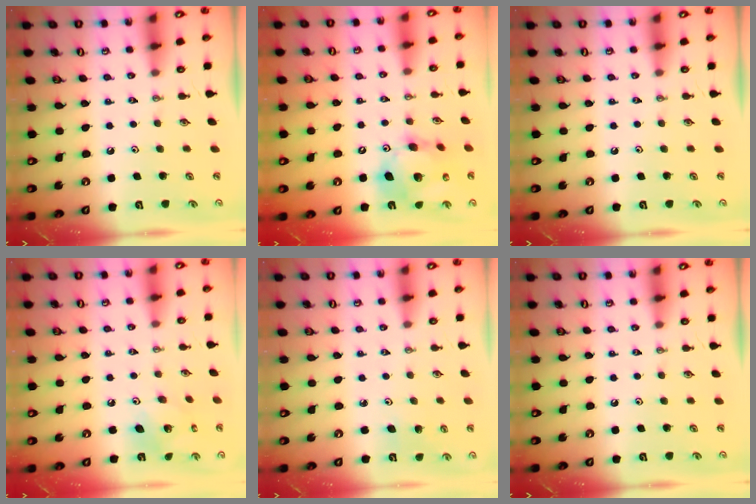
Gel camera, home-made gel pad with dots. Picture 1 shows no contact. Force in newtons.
{"total": 15.6, "press": 15.4, "slide": 2.8}
{"total": 0.0}
{"total": 7.8, "press": 7.8, "slide": 0.1}
{"total": 3.6, "press": 3.4, "slide": 1.0}
{"total": 0.0}